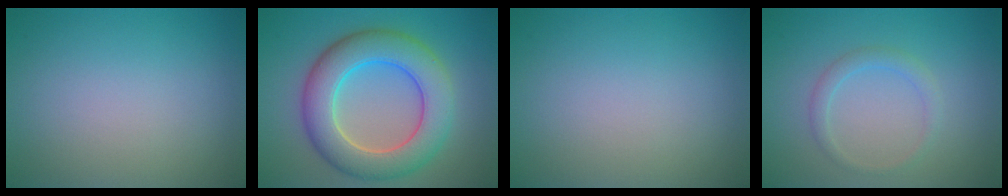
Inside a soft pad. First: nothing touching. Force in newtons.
{"total": 8.4, "press": 8.3, "slide": 0.6}
{"total": 0.0}
{"total": 1.6, "press": 1.6, "slide": 0.1}